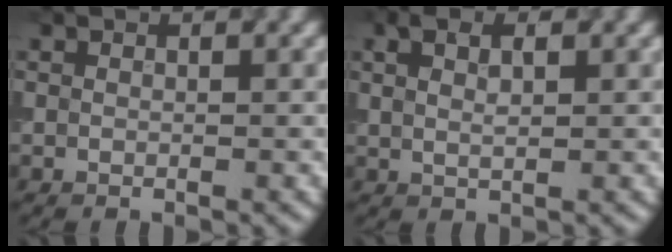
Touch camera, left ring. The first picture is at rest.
{"total": 2.4, "force": [1.1, 1.0, 1.9], "torque": [-0.040, 0.003, 0.022]}